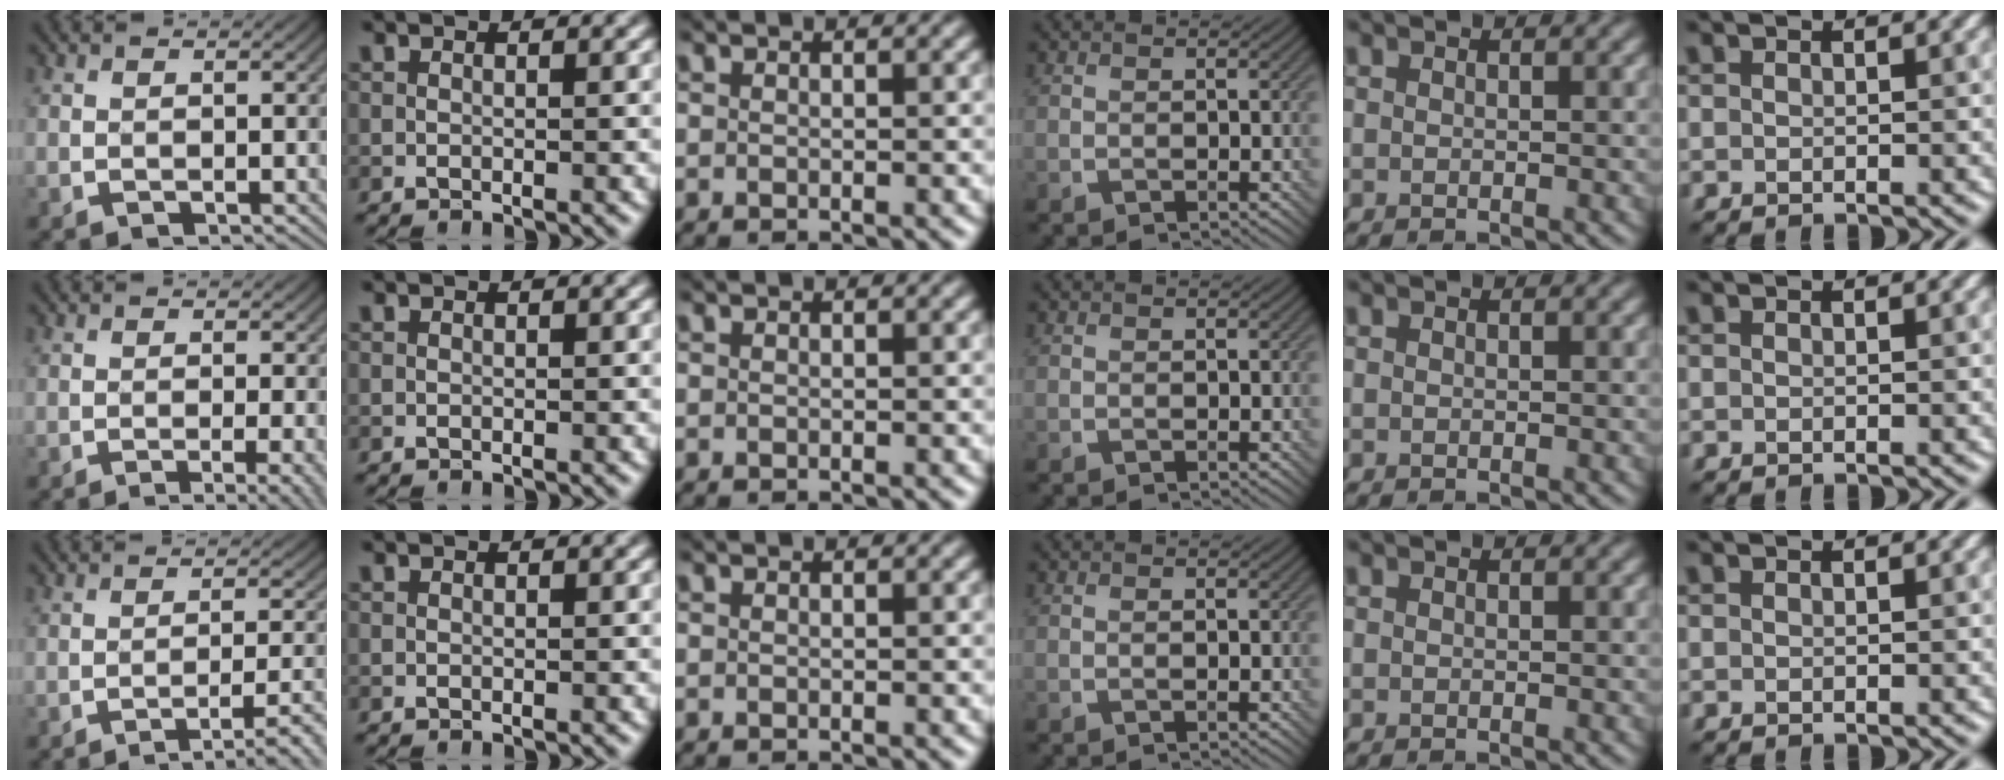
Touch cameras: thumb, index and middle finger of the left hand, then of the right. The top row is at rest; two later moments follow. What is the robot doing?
{"motion": "screw", "object": "bottle cap"}